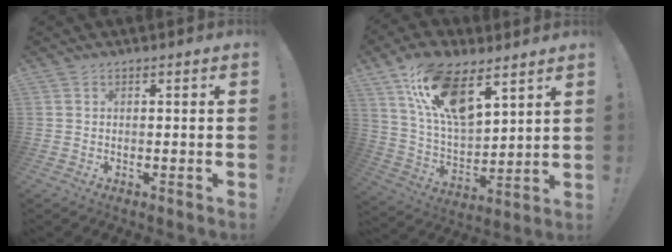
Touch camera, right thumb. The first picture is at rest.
{"total": 17.6, "force": [10.3, 8.1, 11.8], "torque": [-0.211, -0.049, 0.185]}